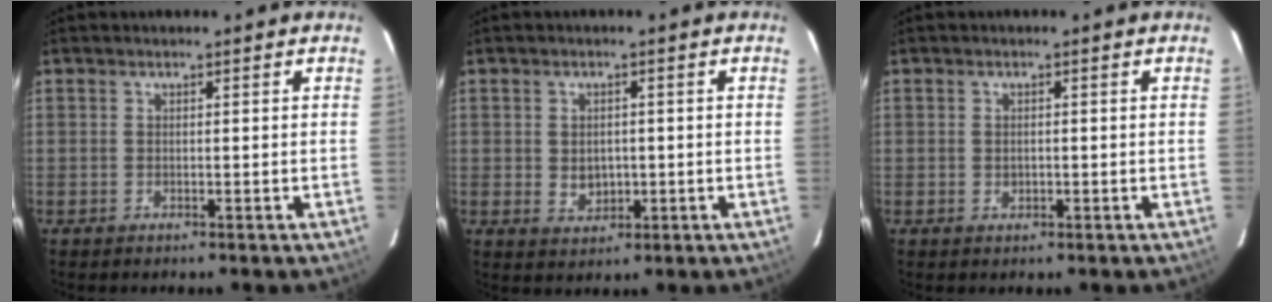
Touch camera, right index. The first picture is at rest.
{"total": 4.0, "force": [-0.5, 3.3, 2.3], "torque": [-0.040, -0.001, -0.002]}
{"total": 1.2, "force": [-0.3, 1.0, 0.7], "torque": [-0.011, 0.001, -0.005]}